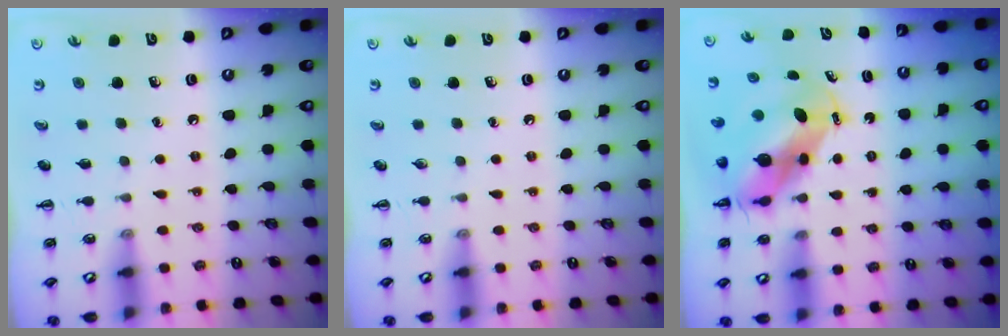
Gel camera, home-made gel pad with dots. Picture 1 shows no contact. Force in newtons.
{"total": 0.0}
{"total": 6.8, "press": 6.6, "slide": 1.4}